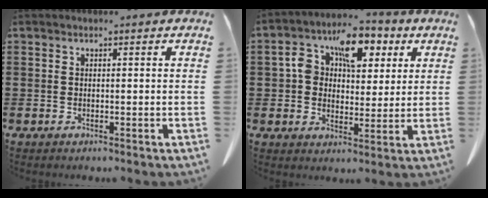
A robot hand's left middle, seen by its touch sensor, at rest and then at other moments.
{"total": 9.1, "force": [3.9, 5.7, 6.0], "torque": [-0.115, 0.009, 0.066]}